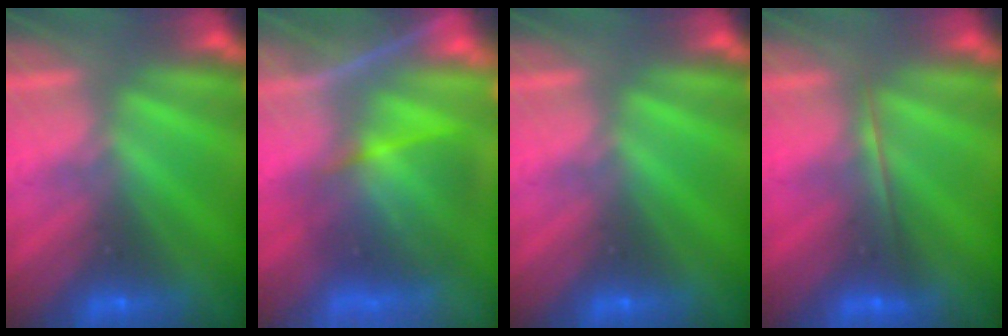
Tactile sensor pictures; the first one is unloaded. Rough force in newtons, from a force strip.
{"total": 7.4}
{"total": 0.0}
{"total": 1.8}